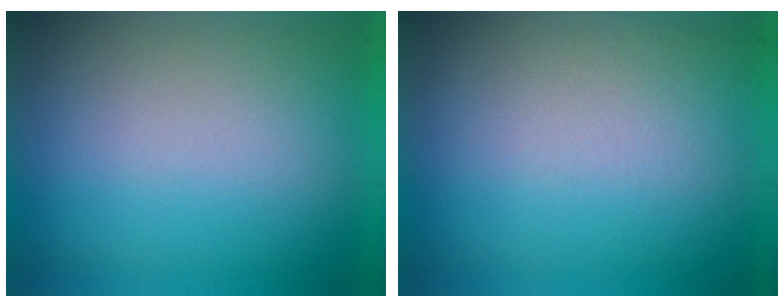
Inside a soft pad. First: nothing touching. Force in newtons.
{"total": 2.1}